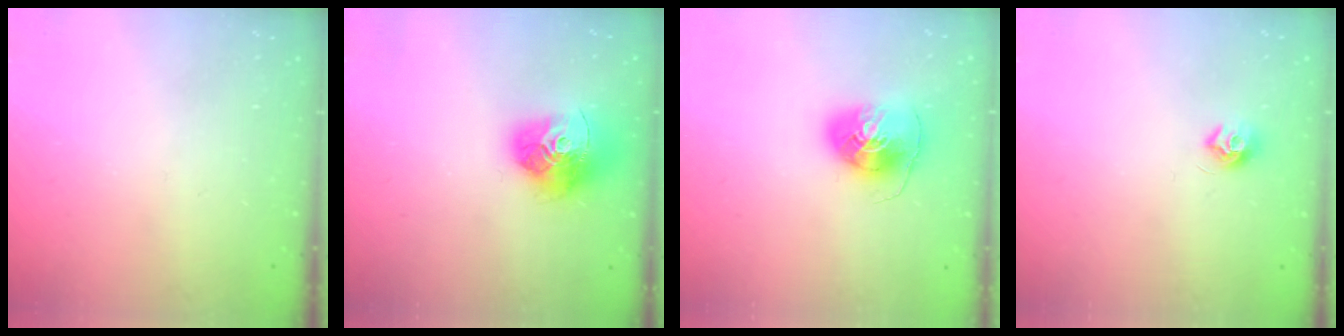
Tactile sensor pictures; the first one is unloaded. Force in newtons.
{"total": 17.6, "press": 17.5, "slide": 1.9}
{"total": 8.5, "press": 8.4, "slide": 0.7}
{"total": 6.7, "press": 6.6, "slide": 0.6}